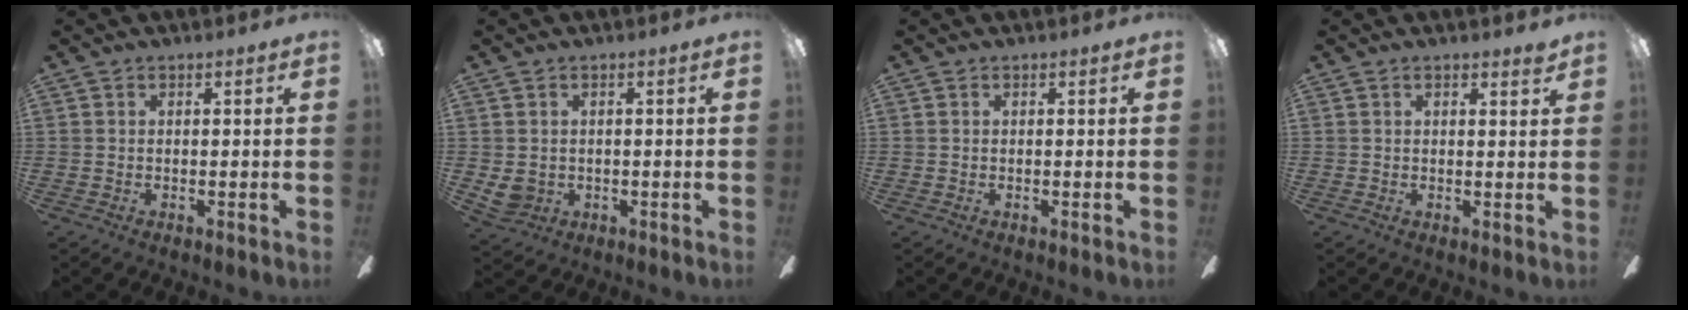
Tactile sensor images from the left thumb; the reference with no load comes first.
{"total": 3.7, "force": [0.5, 3.5, 1.1], "torque": [-0.032, 0.002, 0.012]}
{"total": 0.0}
{"total": 1.4, "force": [1.3, 0.3, 0.5], "torque": [0.006, -0.007, 0.020]}